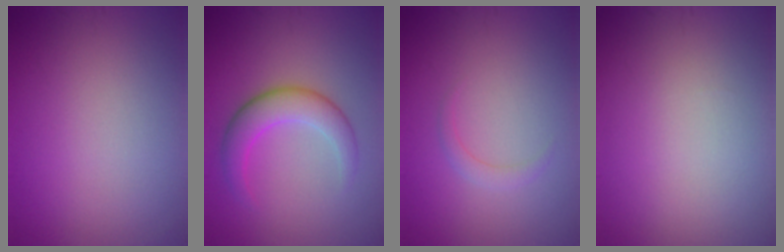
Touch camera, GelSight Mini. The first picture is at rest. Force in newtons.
{"total": 4.2, "press": 4.2, "slide": 0.1}
{"total": 1.1, "press": 1.1, "slide": 0.1}
{"total": 0.0}